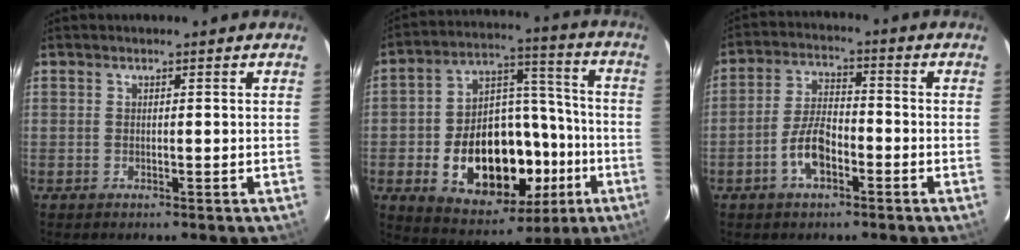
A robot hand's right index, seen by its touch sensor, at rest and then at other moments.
{"total": 23.2, "force": [-7.6, 14.4, 16.6], "torque": [-0.308, 0.035, -0.088]}
{"total": 7.4, "force": [-3.5, 3.3, 5.6], "torque": [-0.118, 0.010, -0.061]}